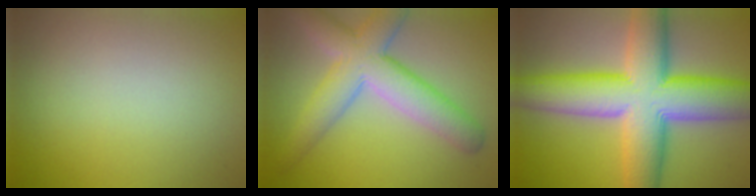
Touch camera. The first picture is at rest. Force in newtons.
{"total": 7.4, "press": 7.4, "slide": 0.7}
{"total": 14.0, "press": 13.9, "slide": 0.5}